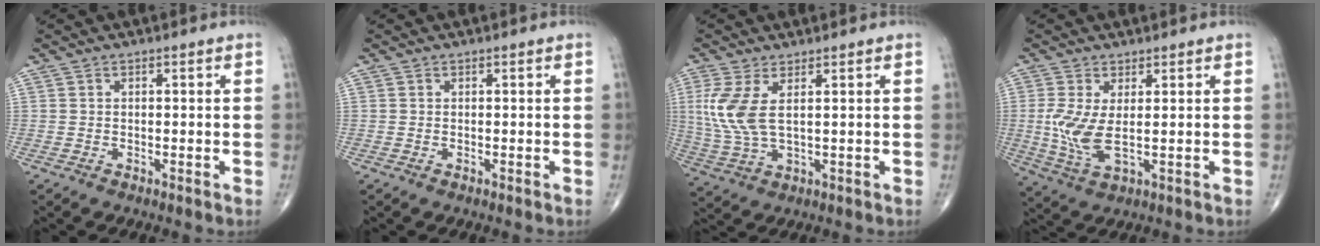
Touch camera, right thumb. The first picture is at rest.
{"total": 0.0}
{"total": 8.4, "force": [2.0, 3.3, 7.4], "torque": [-0.189, -0.009, 0.050]}
{"total": 7.2, "force": [0.4, 2.7, 6.7], "torque": [-0.156, -0.016, 0.013]}